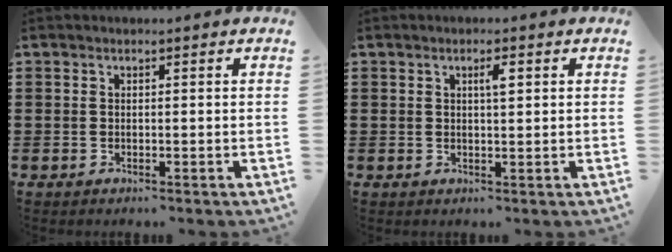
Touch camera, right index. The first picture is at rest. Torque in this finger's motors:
{"motor_torque": [0.37, -0.17, 0.04, 0.05]}